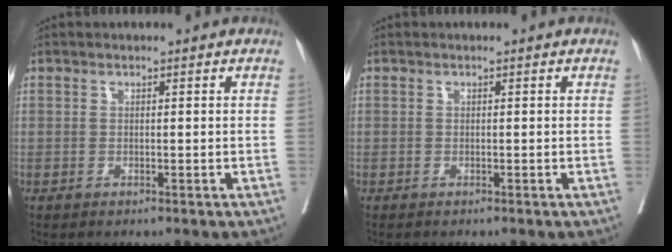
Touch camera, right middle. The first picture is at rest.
{"total": 0.9, "force": [-0.8, -0.1, 0.5], "torque": [-0.002, 0.005, -0.010]}